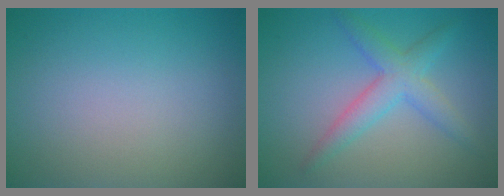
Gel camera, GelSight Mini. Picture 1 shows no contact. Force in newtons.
{"total": 3.6, "press": 3.6, "slide": 0.2}